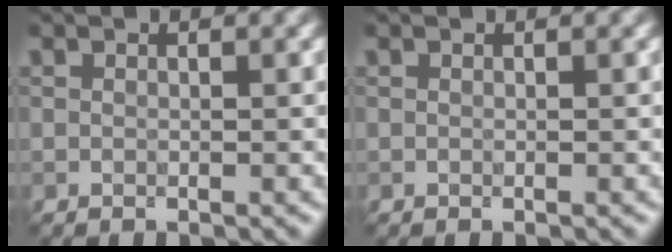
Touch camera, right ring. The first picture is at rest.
{"total": 0.0}